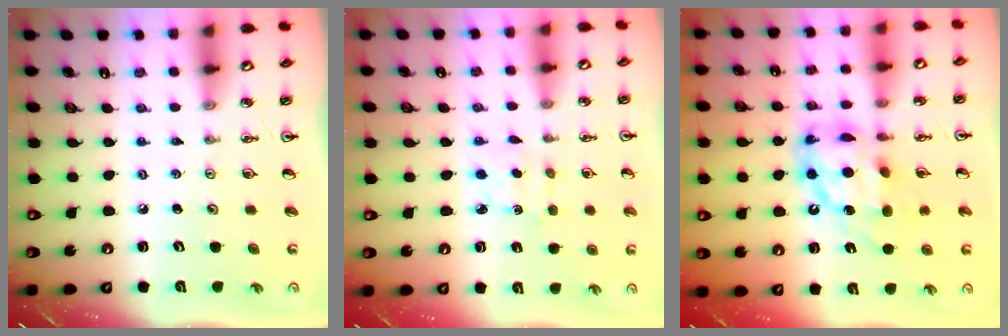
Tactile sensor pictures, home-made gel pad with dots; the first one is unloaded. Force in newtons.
{"total": 3.4, "press": 3.3, "slide": 0.5}
{"total": 14.3, "press": 14.2, "slide": 1.3}